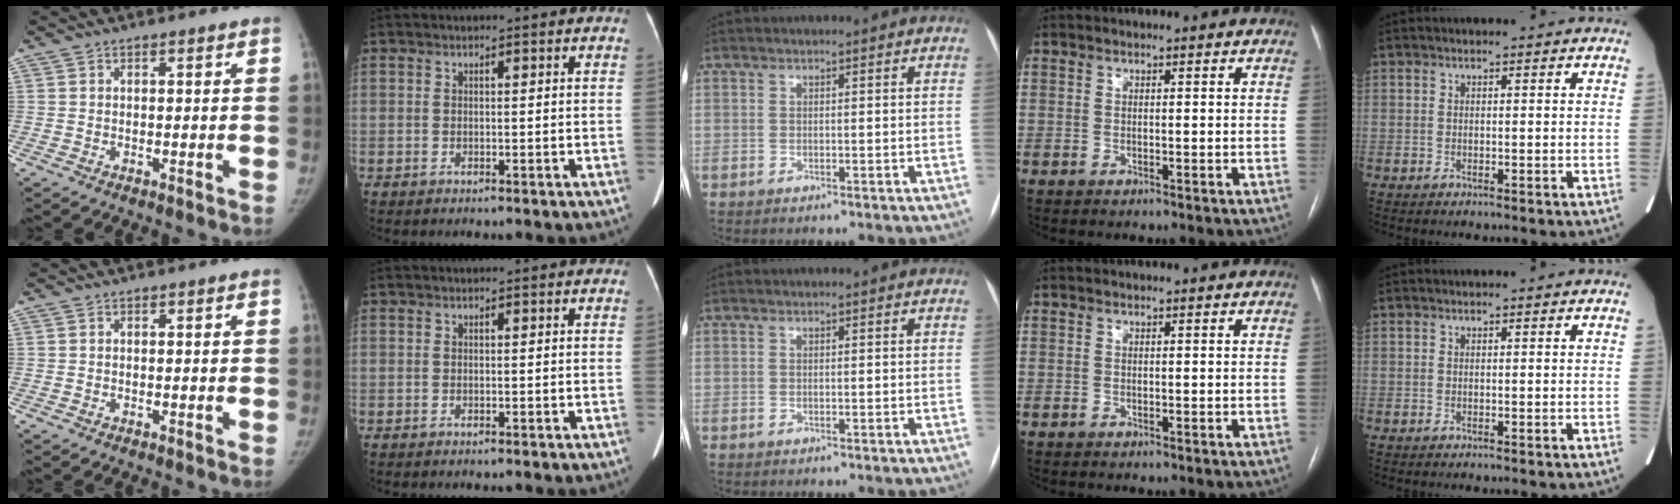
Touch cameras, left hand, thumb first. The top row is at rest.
{}